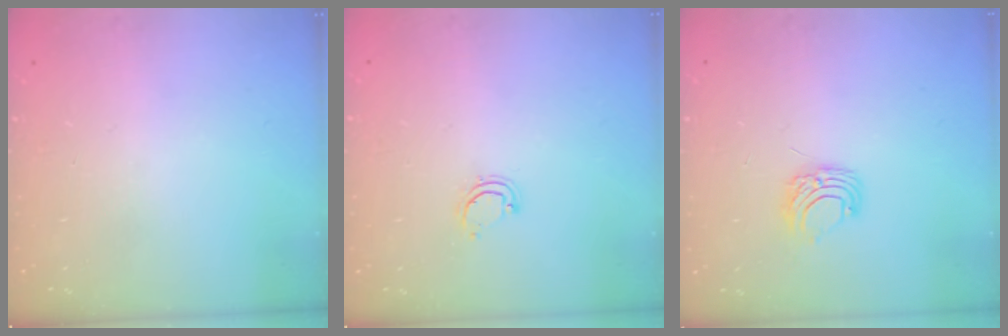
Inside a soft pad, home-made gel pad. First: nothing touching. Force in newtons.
{"total": 3.9, "press": 3.9, "slide": 0.4}
{"total": 6.6, "press": 6.6, "slide": 0.5}